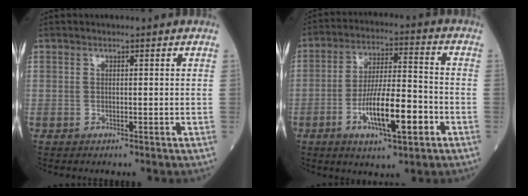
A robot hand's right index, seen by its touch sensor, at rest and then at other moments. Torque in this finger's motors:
{"motor_torque": [1.62, -0.52, 0.79, 0.21]}